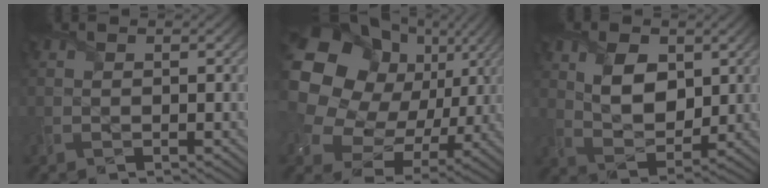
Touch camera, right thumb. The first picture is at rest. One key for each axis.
{"total": 22.2, "fx": 6.9, "fy": 17.8, "fz": 11.4, "tx": -0.307, "ty": 0.027, "tz": 0.132}
{"total": 7.4, "fx": 2.5, "fy": 4.7, "fz": 5.2, "tx": -0.109, "ty": -0.005, "tz": 0.046}